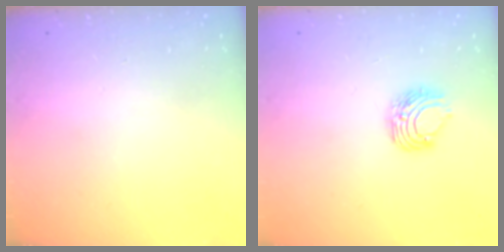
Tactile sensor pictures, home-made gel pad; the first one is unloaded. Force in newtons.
{"total": 7.5, "press": 7.5, "slide": 0.7}